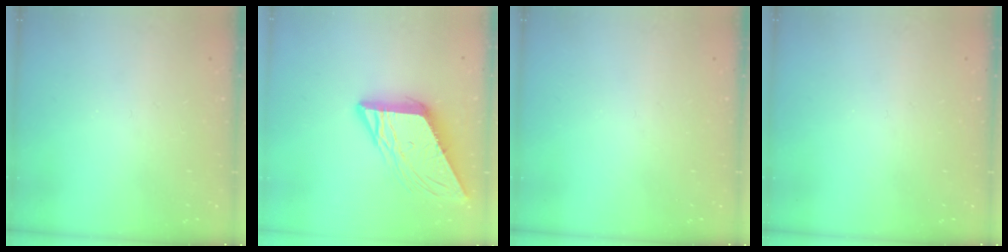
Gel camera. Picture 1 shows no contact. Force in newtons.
{"total": 10.6, "press": 10.5, "slide": 1.1}
{"total": 0.0}
{"total": 0.0}